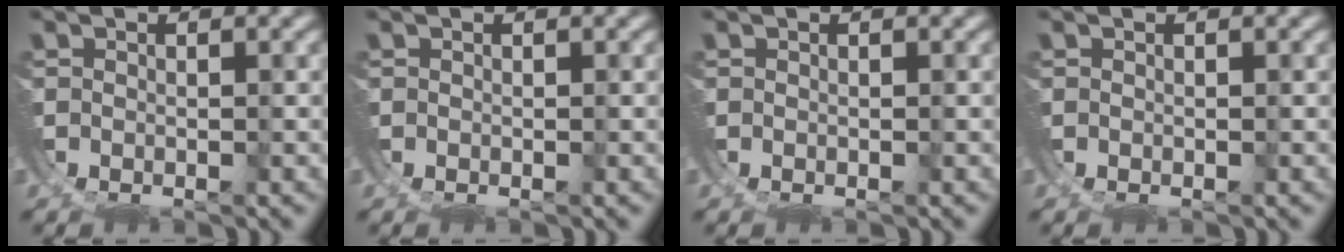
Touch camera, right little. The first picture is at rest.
{"total": 0.0}
{"total": 0.0}
{"total": 0.0}